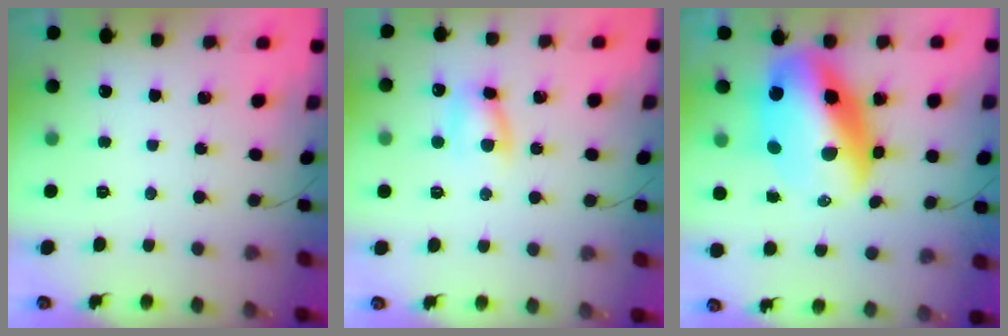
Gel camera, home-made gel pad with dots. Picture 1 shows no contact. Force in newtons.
{"total": 6.9, "press": 6.8, "slide": 1.0}
{"total": 17.2, "press": 16.6, "slide": 4.4}